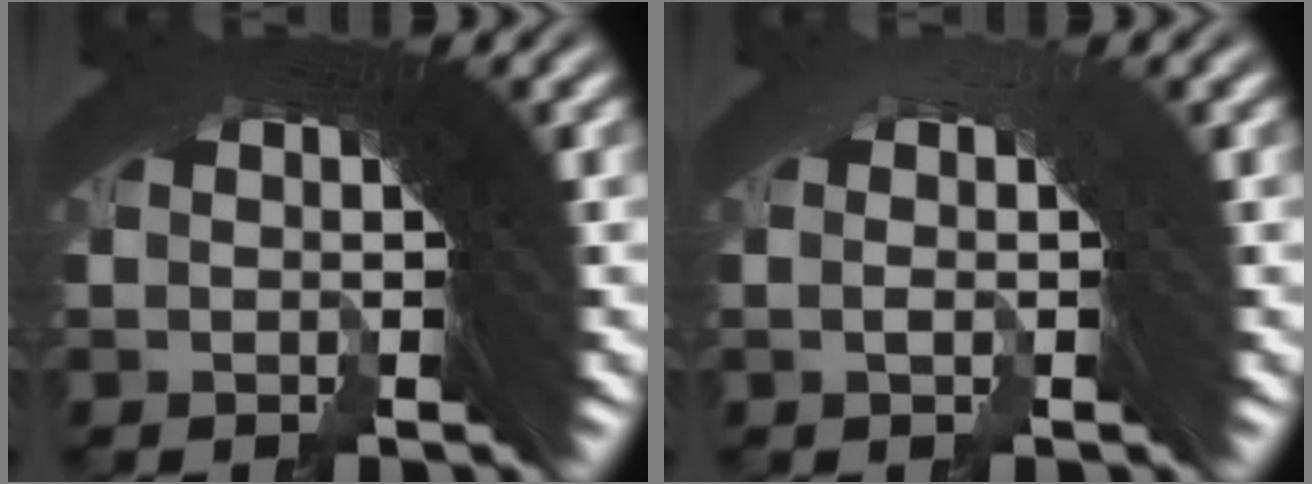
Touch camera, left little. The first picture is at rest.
{"total": 1.1, "force": [-1.0, -0.5, 0.0], "torque": [0.008, 0.007, -0.020]}